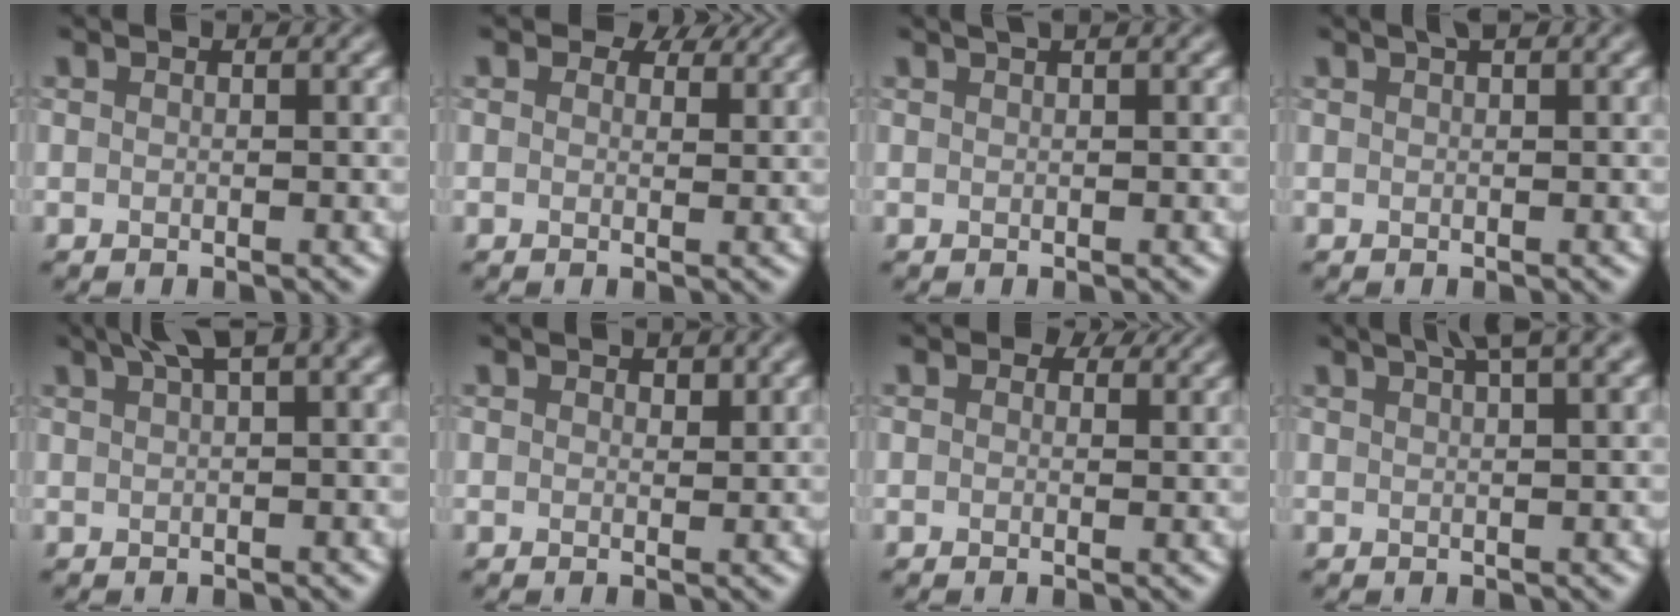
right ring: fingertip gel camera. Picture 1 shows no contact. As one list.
[{"total": 3.1, "force": [2.2, 1.5, 1.5], "torque": [-0.028, 0.000, 0.021]}, {"total": 1.4, "force": [0.9, 0.4, 1.0], "torque": [-0.011, 0.000, 0.007]}, {"total": 1.4, "force": [0.9, 0.3, 1.1], "torque": [-0.012, 0.004, 0.013]}, {"total": 4.4, "force": [2.4, 1.1, 3.5], "torque": [-0.044, 0.022, 0.039]}, {"total": 0.8, "force": [0.5, 0.5, 0.3], "torque": [-0.002, -0.002, 0.009]}, {"total": 1.8, "force": [1.1, 1.1, 1.0], "torque": [-0.015, -0.003, 0.006]}, {"total": 4.0, "force": [2.8, 0.7, 2.8], "torque": [-0.026, 0.012, 0.031]}]